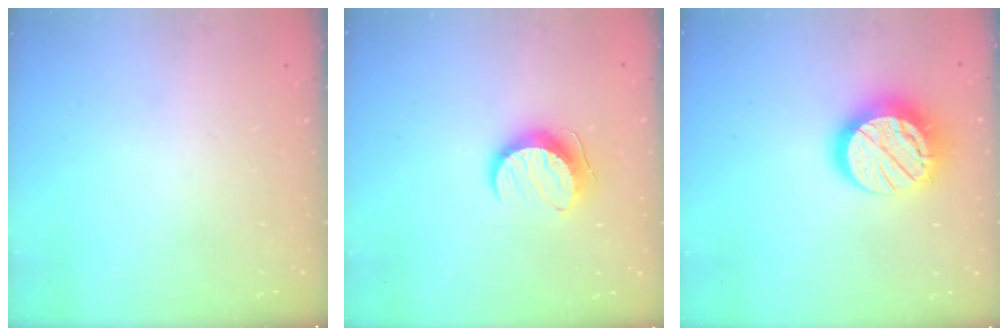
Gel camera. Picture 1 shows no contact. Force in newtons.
{"total": 9.8, "press": 9.8, "slide": 0.1}
{"total": 16.6, "press": 16.6, "slide": 0.9}